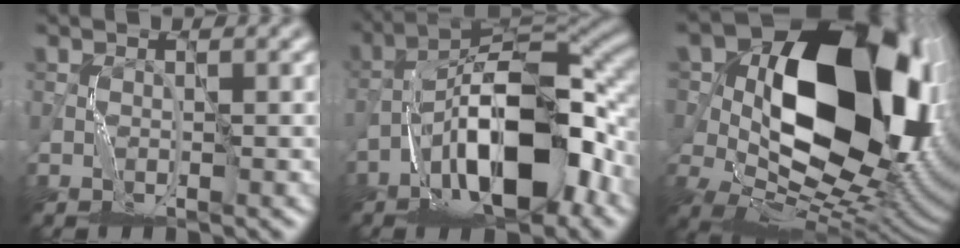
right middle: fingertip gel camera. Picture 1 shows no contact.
{"total": 12.7, "force": [-4.7, 4.8, 10.7], "torque": [-0.186, 0.015, -0.086]}
{"total": 21.0, "force": [3.7, 14.1, 15.1], "torque": [-0.259, -0.001, 0.100]}